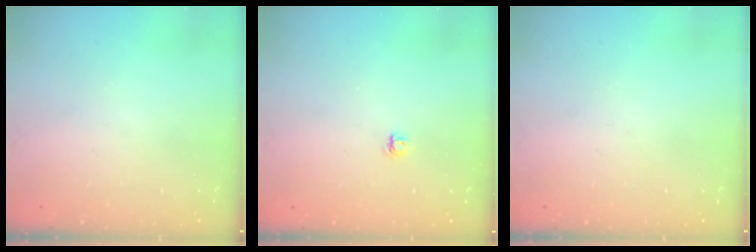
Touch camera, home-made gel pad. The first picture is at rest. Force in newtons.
{"total": 4.1, "press": 4.1, "slide": 0.5}
{"total": 0.0}